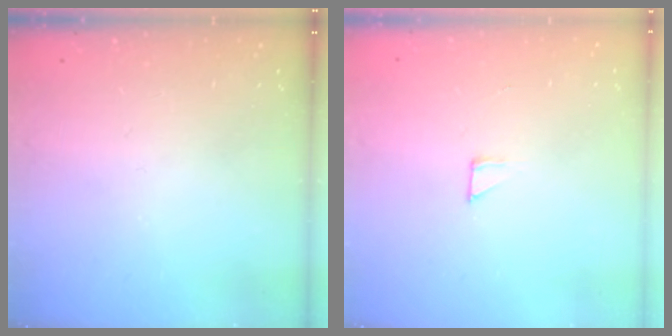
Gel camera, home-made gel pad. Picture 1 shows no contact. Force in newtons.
{"total": 2.3, "press": 2.3, "slide": 0.2}